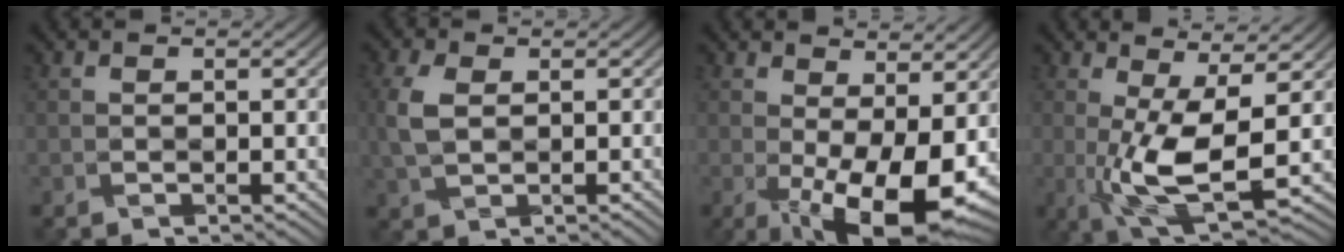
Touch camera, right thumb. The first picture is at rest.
{"total": 5.0, "force": [0.0, 3.0, 3.9], "torque": [-0.105, 0.003, -0.003]}
{"total": 11.9, "force": [-1.2, 4.7, 10.9], "torque": [-0.163, -0.003, -0.013]}
{"total": 9.0, "force": [-0.4, 2.7, 8.6], "torque": [-0.172, -0.001, -0.008]}